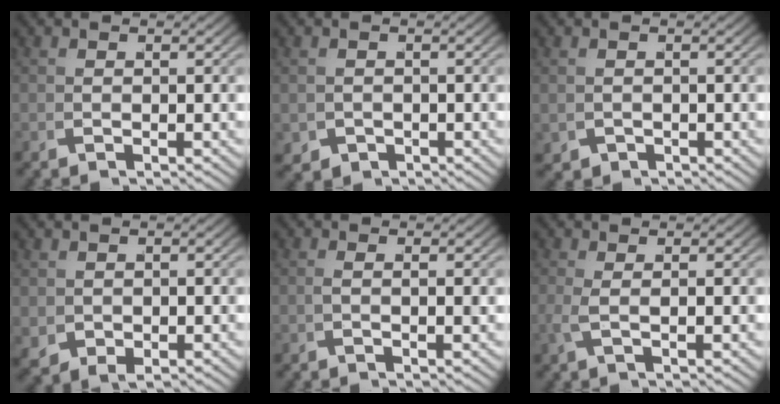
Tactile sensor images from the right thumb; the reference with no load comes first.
{"total": 2.8, "force": [-1.5, 2.2, 1.0], "torque": [-0.024, -0.026, -0.010]}
{"total": 1.6, "force": [-0.8, 1.3, 0.4], "torque": [-0.011, -0.016, -0.002]}
{"total": 2.2, "force": [0.4, 1.8, 1.2], "torque": [-0.033, -0.014, 0.024]}
{"total": 0.9, "force": [0.2, -0.2, 0.8], "torque": [-0.021, -0.004, 0.009]}
{"total": 1.6, "force": [0.4, 0.3, 1.5], "torque": [-0.049, -0.008, 0.014]}